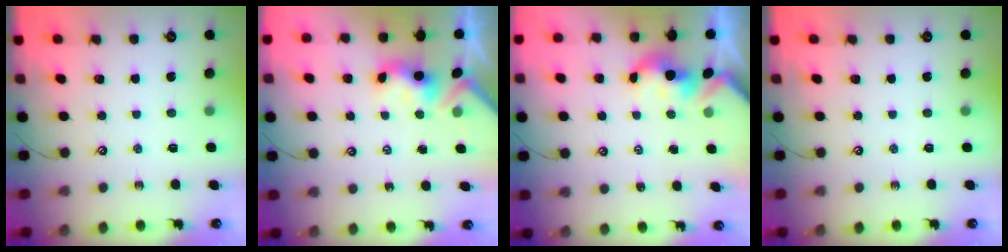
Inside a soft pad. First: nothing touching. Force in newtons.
{"total": 3.0, "press": 2.9, "slide": 0.6}
{"total": 1.6, "press": 1.6, "slide": 0.2}
{"total": 0.0}